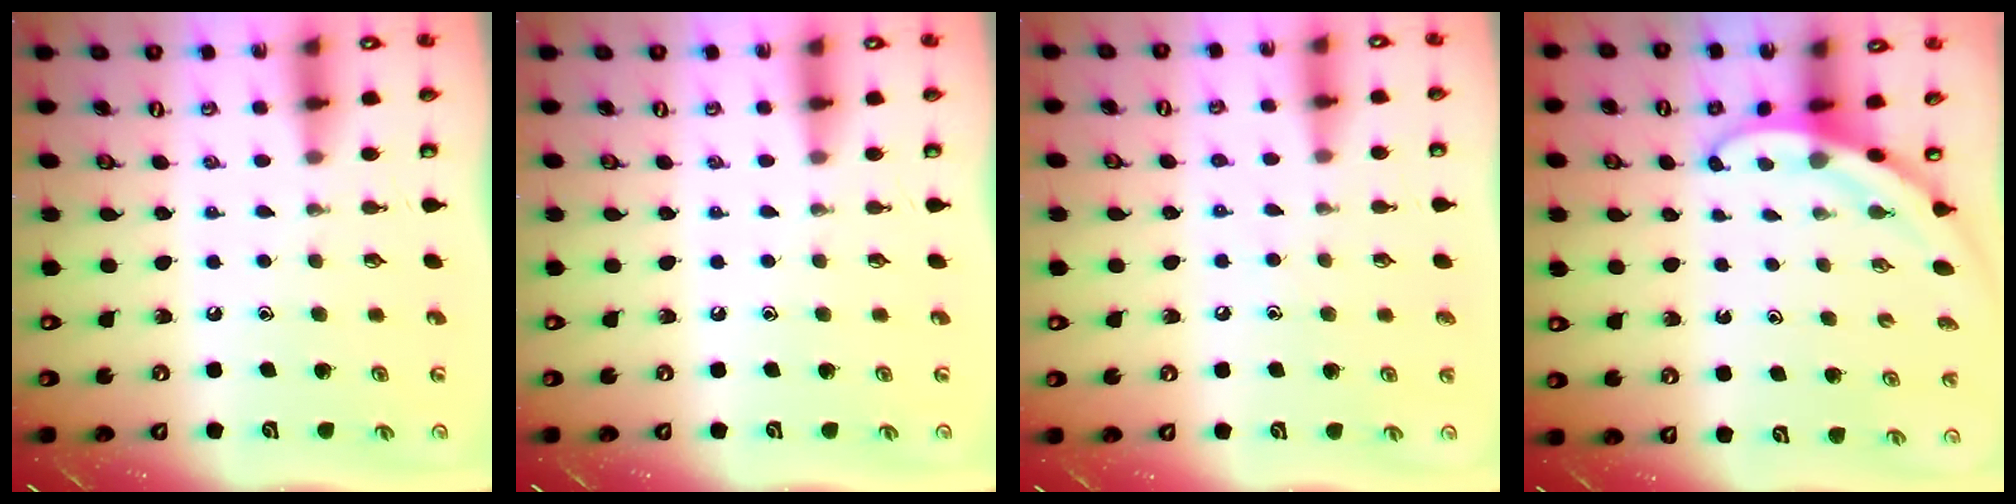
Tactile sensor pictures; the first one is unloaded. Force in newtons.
{"total": 0.0}
{"total": 4.8, "press": 4.8, "slide": 0.6}
{"total": 3.4, "press": 3.4, "slide": 0.2}